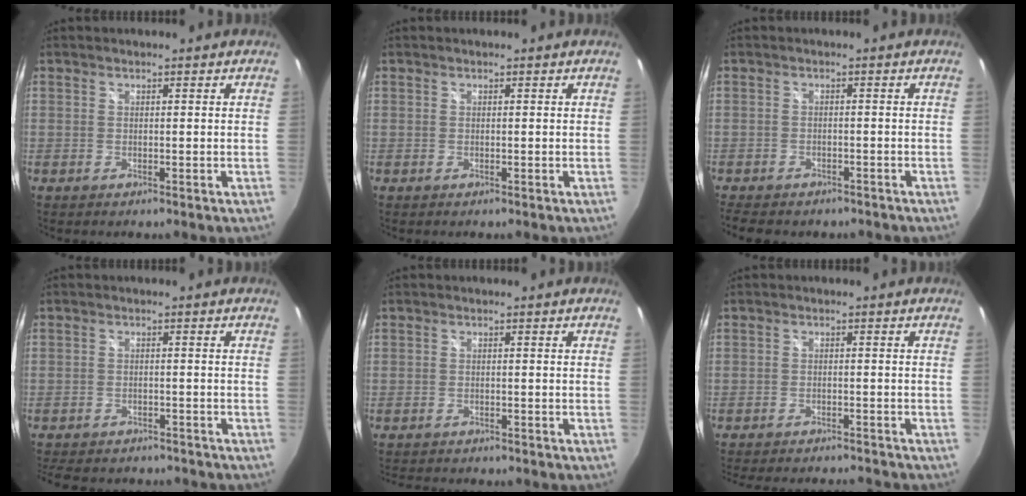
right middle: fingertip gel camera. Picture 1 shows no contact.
{"total": 0.0}
{"total": 7.3, "force": [-6.0, 2.8, 2.9], "torque": [-0.070, -0.018, -0.089]}
{"total": 11.0, "force": [-9.5, 3.8, 4.1], "torque": [-0.096, -0.013, -0.133]}
{"total": 4.2, "force": [-3.9, 0.9, 1.2], "torque": [-0.031, -0.007, -0.057]}
{"total": 11.5, "force": [-10.4, 2.3, 4.4], "torque": [-0.099, -0.011, -0.148]}